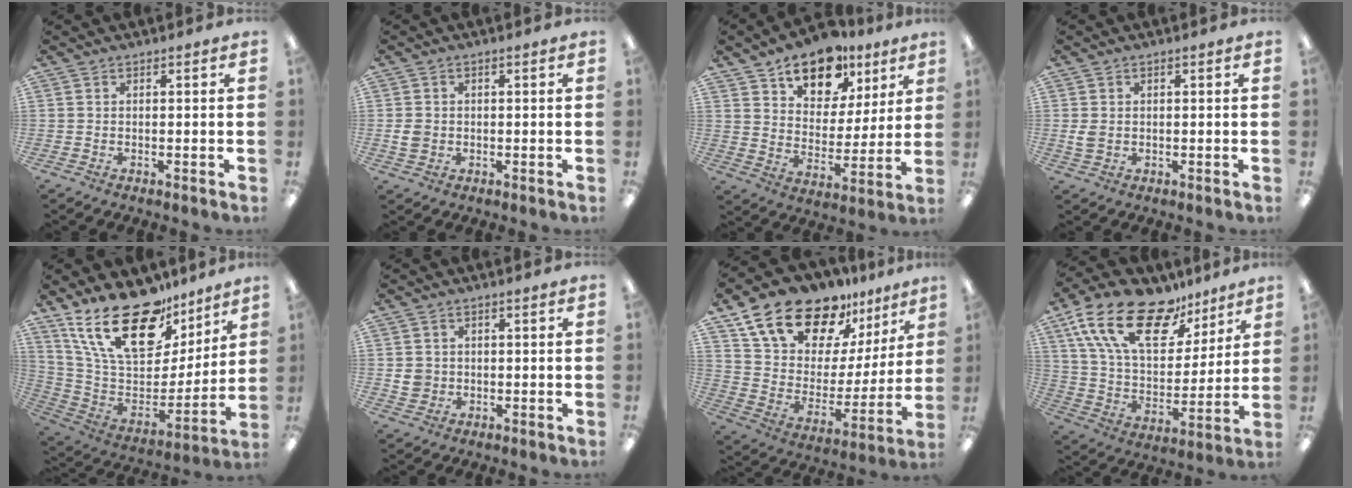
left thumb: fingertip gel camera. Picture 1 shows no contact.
{"total": 3.2, "force": [-0.3, 2.7, 1.7], "torque": [-0.022, 0.004, -0.006]}
{"total": 14.4, "force": [10.3, 8.1, 5.8], "torque": [-0.083, -0.061, 0.185]}
{"total": 2.7, "force": [0.1, 2.0, 1.8], "torque": [-0.032, 0.000, -0.003]}
{"total": 25.1, "force": [16.8, 12.2, 14.0], "torque": [-0.248, -0.109, 0.303]}
{"total": 3.5, "force": [0.0, 3.3, 1.1], "torque": [-0.014, 0.003, 0.000]}
{"total": 19.4, "force": [15.4, 9.3, 7.2], "torque": [-0.143, -0.108, 0.280]}
{"total": 22.2, "force": [13.7, 11.0, 13.5], "torque": [-0.265, -0.069, 0.244]}